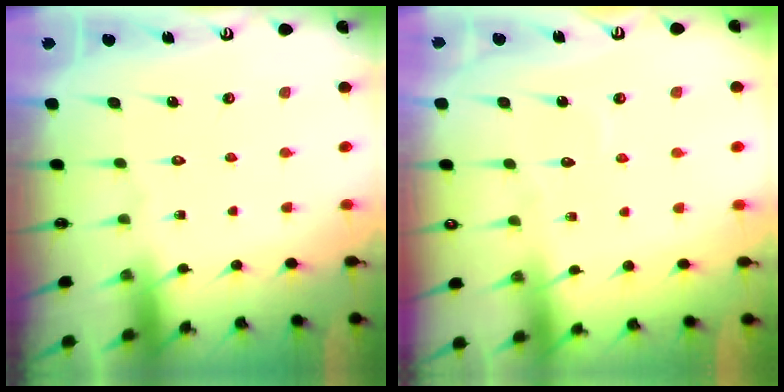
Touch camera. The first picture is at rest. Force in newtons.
{"total": 2.8, "press": 2.8, "slide": 0.3}